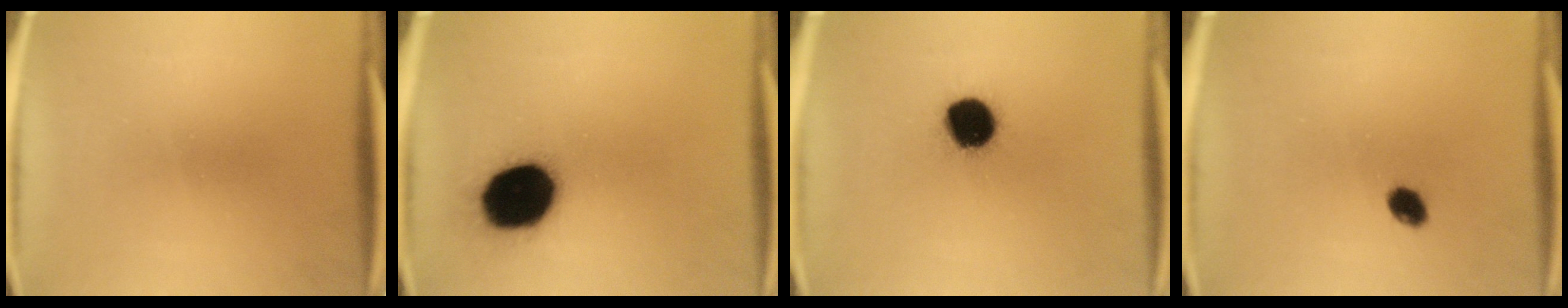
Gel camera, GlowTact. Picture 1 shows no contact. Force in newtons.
{"total": 19.7}
{"total": 12.7}
{"total": 3.1}